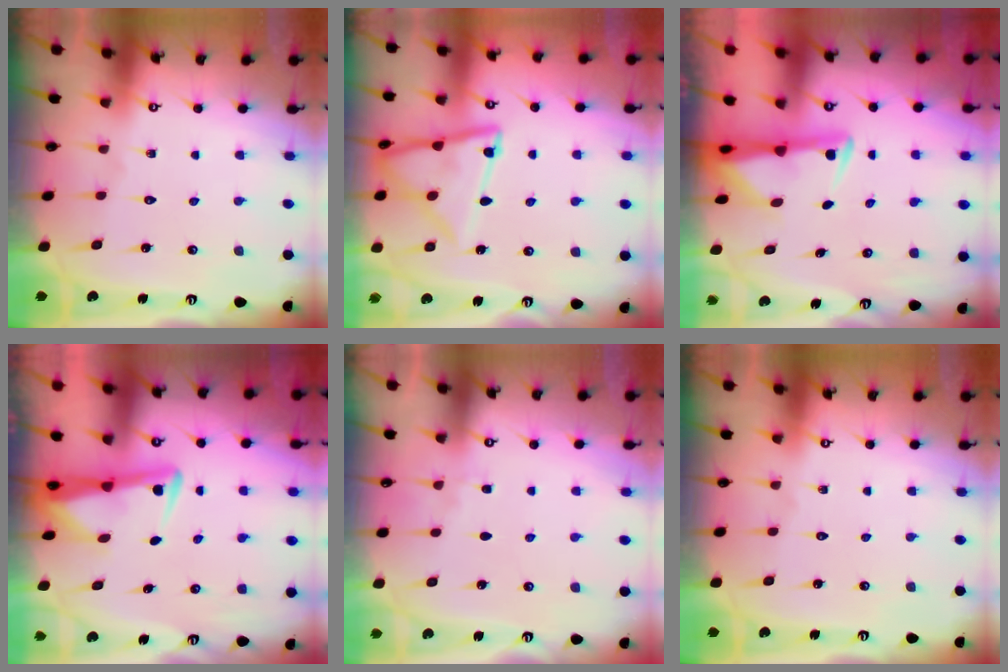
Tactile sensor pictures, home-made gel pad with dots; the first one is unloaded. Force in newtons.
{"total": 13.6, "press": 13.6, "slide": 1.1}
{"total": 2.9, "press": 2.9, "slide": 0.6}
{"total": 3.7, "press": 3.7, "slide": 0.6}
{"total": 3.3, "press": 3.2, "slide": 0.6}
{"total": 0.0}